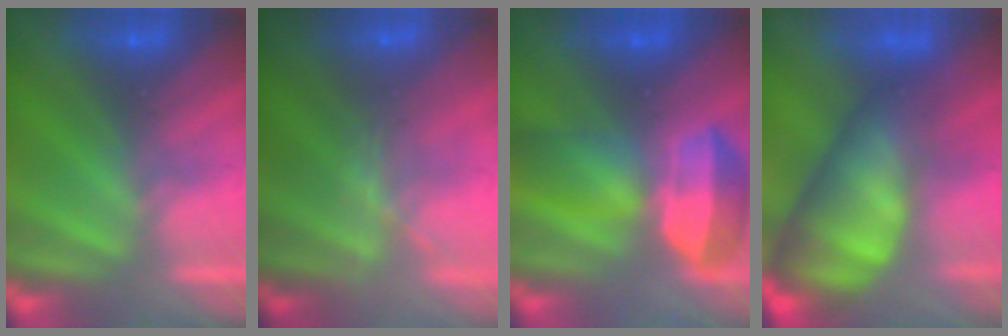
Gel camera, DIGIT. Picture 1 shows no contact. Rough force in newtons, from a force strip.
{"total": 8.3}
{"total": 7.0}
{"total": 10.8}